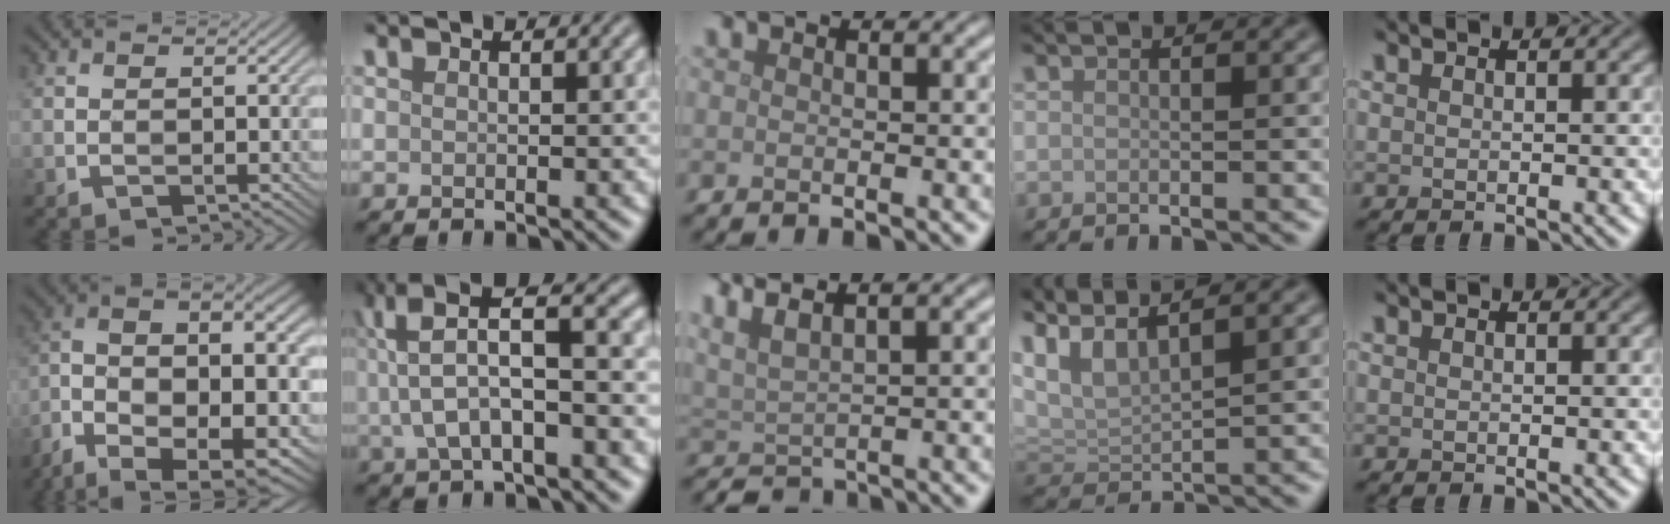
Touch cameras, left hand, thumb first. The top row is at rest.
{"thumb": {"total": 15.7, "force": [-5.3, 7.6, 12.6], "torque": [-0.266, 0.000, -0.072]}, "index": {"total": 7.9, "force": [2.2, 2.5, 7.2], "torque": [-0.137, 0.021, 0.034]}, "middle": {"total": 3.8, "force": [2.7, 1.0, 2.4], "torque": [-0.048, 0.010, 0.049]}, "ring": {"total": 5.0, "force": [3.5, 1.6, 3.2], "torque": [-0.077, 0.011, 0.072]}}